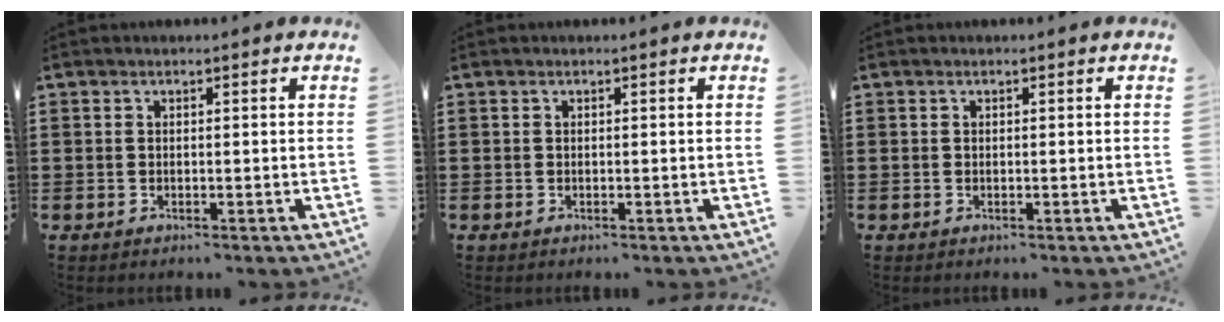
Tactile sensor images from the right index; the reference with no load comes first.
{"total": 0.0}
{"total": 0.0}